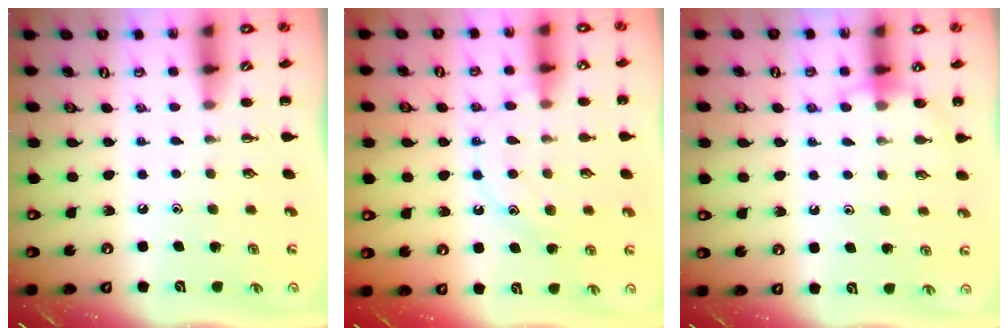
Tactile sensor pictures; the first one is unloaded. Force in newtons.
{"total": 12.7, "press": 12.7, "slide": 0.8}
{"total": 7.6, "press": 7.3, "slide": 2.1}